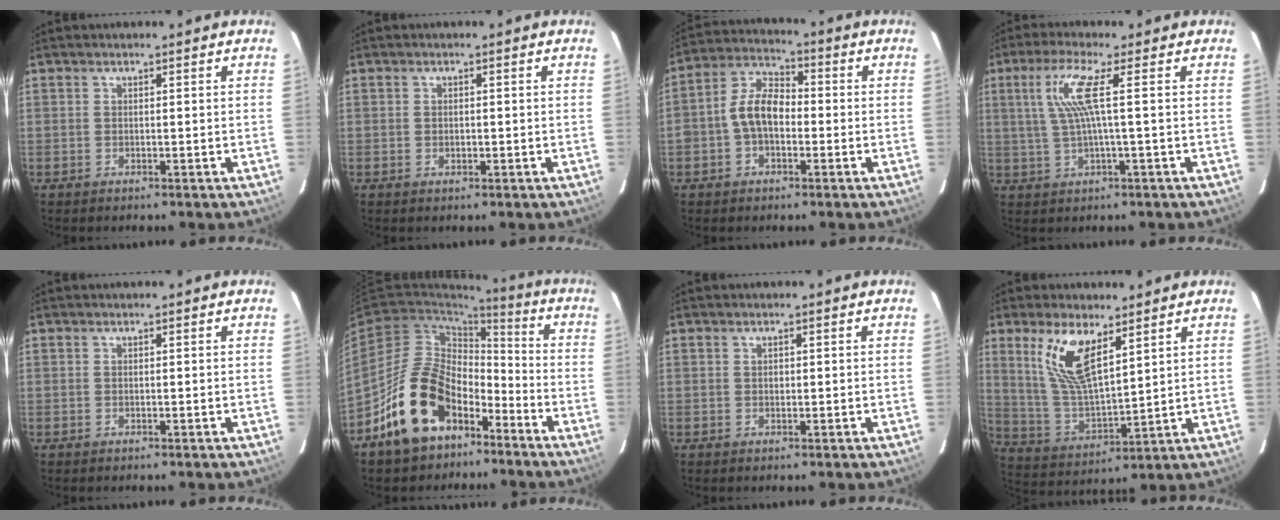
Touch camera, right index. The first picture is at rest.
{"total": 0.9, "force": [-0.1, 0.8, 0.5], "torque": [-0.006, 0.002, -0.001]}
{"total": 8.2, "force": [-1.5, 5.3, 6.0], "torque": [-0.121, 0.026, -0.028]}
{"total": 6.9, "force": [1.3, -0.7, 6.8], "torque": [-0.129, -0.001, 0.036]}
{"total": 0.0}
{"total": 17.7, "force": [-10.7, 10.8, 9.1], "torque": [-0.180, 0.030, -0.160]}
{"total": 0.7, "force": [0.3, 0.5, 0.4], "torque": [-0.004, 0.003, 0.006]}
{"total": 12.5, "force": [6.9, 4.3, 9.5], "torque": [-0.192, 0.001, 0.148]}